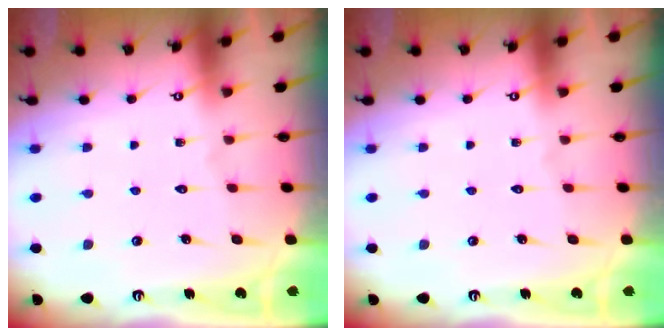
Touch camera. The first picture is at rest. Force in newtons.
{"total": 0.0}